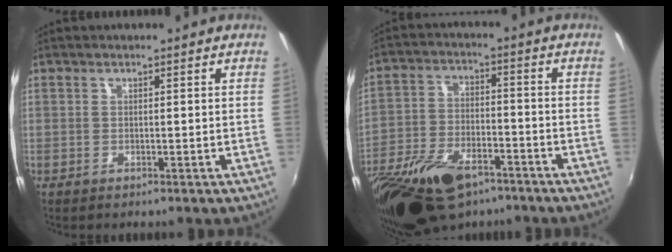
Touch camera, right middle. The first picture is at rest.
{"total": 20.9, "force": [-13.6, 10.1, 12.3], "torque": [-0.276, -0.036, -0.238]}